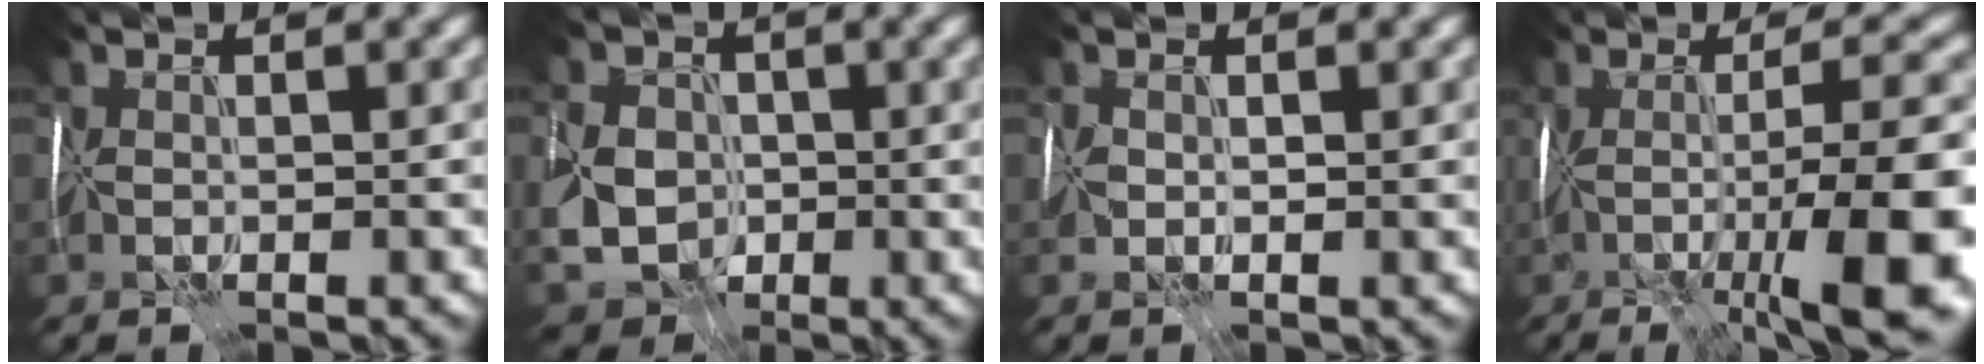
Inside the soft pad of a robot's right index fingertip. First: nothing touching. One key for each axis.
{"total": 6.7, "fx": -1.0, "fy": 5.4, "fz": 3.8, "tx": -0.085, "ty": -0.003, "tz": -0.024}
{"total": 1.2, "fx": -0.1, "fy": 0.8, "fz": 0.8, "tx": -0.026, "ty": -0.002, "tz": -0.002}
{"total": 13.2, "fx": -2.8, "fy": 3.0, "fz": 12.6, "tx": -0.170, "ty": -0.008, "tz": -0.034}